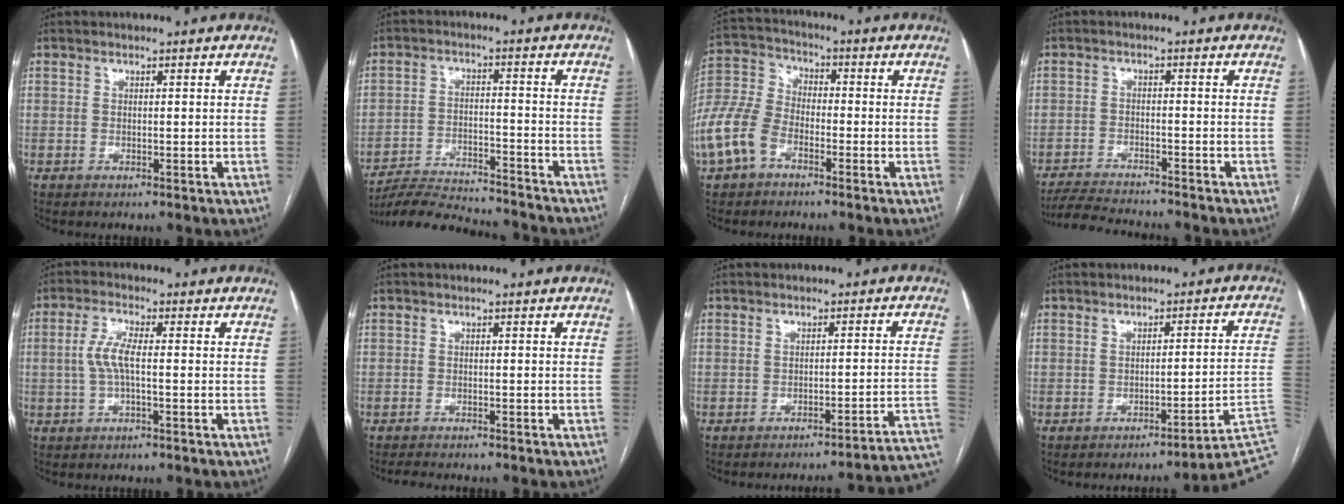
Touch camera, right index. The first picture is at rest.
{"total": 16.2, "force": [-15.5, 1.2, 4.8], "torque": [-0.086, -0.013, -0.231]}
{"total": 10.2, "force": [-5.1, 6.1, 6.4], "torque": [-0.171, 0.010, -0.106]}
{"total": 8.8, "force": [-8.3, 0.2, 2.8], "torque": [-0.045, -0.012, -0.136]}
{"total": 4.5, "force": [-0.2, 0.9, 4.4], "torque": [-0.102, 0.009, -0.004]}
{"total": 3.1, "force": [-2.9, 0.7, 0.9], "torque": [-0.015, -0.008, -0.042]}
{"total": 11.2, "force": [-9.7, -0.5, 5.6], "torque": [-0.025, 0.014, -0.104]}
{"total": 8.7, "force": [-6.2, -1.7, 5.9], "torque": [-0.038, 0.029, -0.070]}